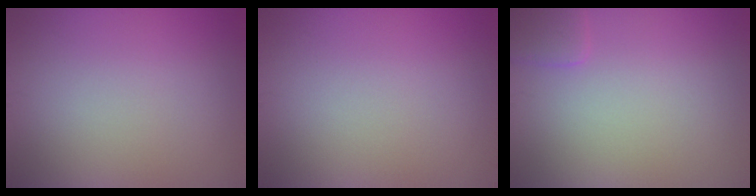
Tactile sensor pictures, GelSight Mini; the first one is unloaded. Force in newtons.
{"total": 0.0}
{"total": 1.5, "press": 1.5, "slide": 0.1}